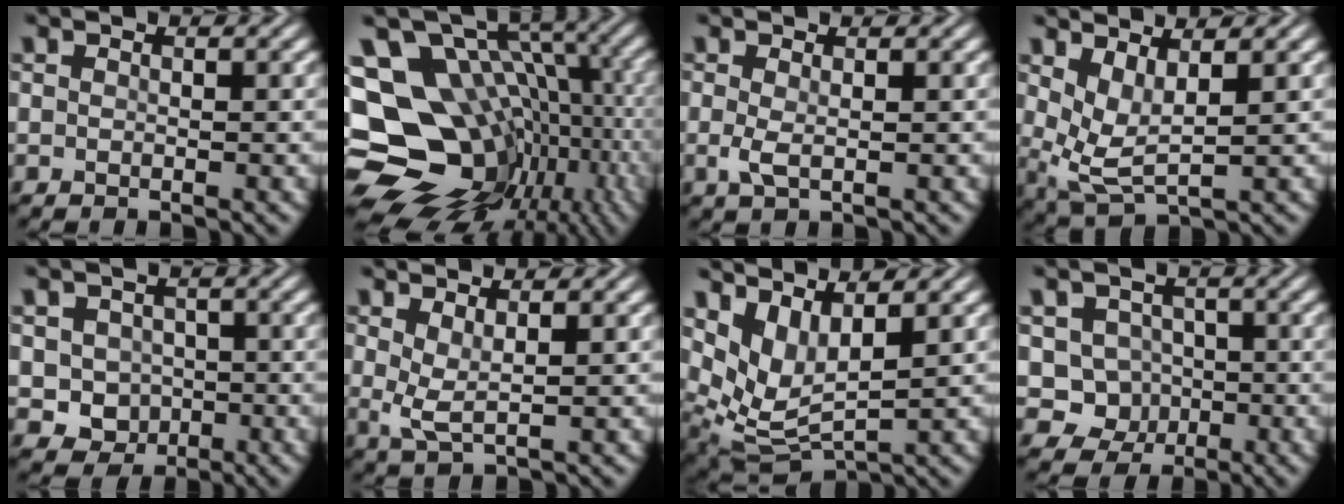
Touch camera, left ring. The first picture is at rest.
{"total": 16.4, "force": [-3.2, 12.2, 10.5], "torque": [-0.184, -0.005, -0.019]}
{"total": 1.5, "force": [0.0, 0.4, 1.5], "torque": [-0.034, -0.002, -0.001]}
{"total": 3.5, "force": [1.4, 1.3, 2.9], "torque": [-0.068, -0.012, 0.033]}
{"total": 3.4, "force": [-0.5, 3.0, 1.4], "torque": [-0.017, -0.002, -0.009]}
{"total": 2.3, "force": [0.9, 0.6, 2.0], "torque": [-0.045, -0.006, 0.019]}
{"total": 5.7, "force": [2.8, 2.5, 4.3], "torque": [-0.101, -0.015, 0.064]}
{"total": 3.8, "force": [-0.4, 3.6, 1.3], "torque": [-0.001, -0.002, -0.019]}